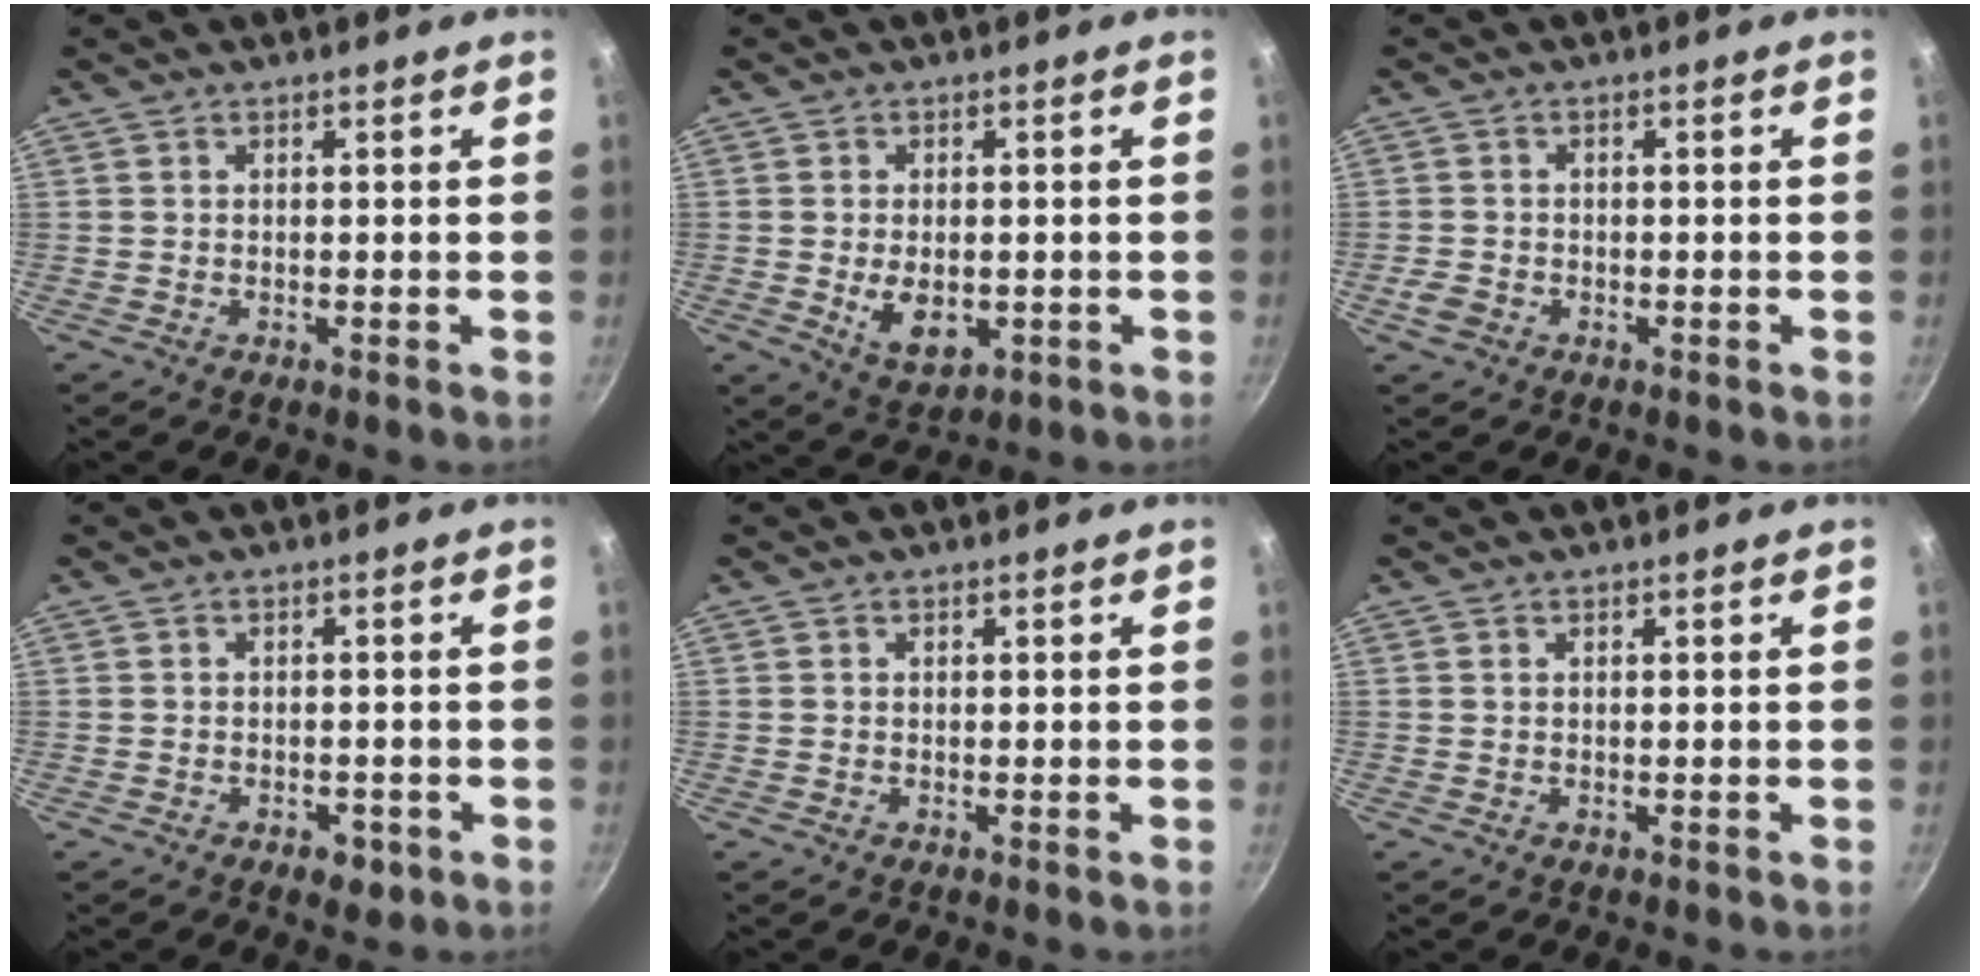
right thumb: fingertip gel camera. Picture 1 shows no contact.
{"total": 7.0, "force": [-1.0, 4.4, 5.3], "torque": [-0.075, -0.009, -0.005]}
{"total": 2.9, "force": [-1.3, 2.2, 1.3], "torque": [-0.023, 0.010, -0.023]}
{"total": 3.4, "force": [-1.7, 2.1, 2.2], "torque": [-0.022, 0.014, -0.014]}
{"total": 0.0}
{"total": 0.0}